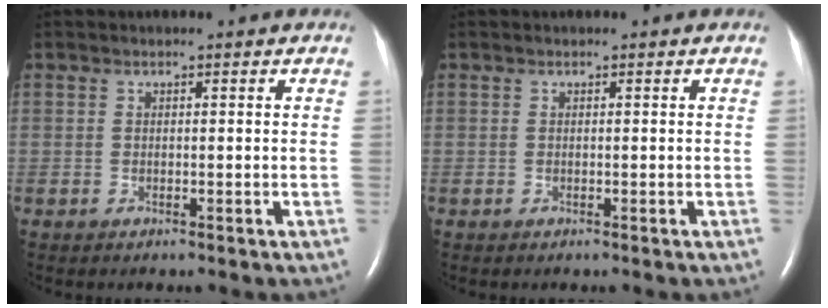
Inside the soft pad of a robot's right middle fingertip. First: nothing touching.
{"total": 0.0}